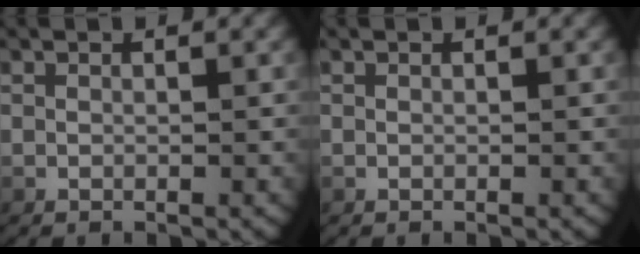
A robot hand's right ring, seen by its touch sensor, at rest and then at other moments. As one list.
[{"total": 0.0}]